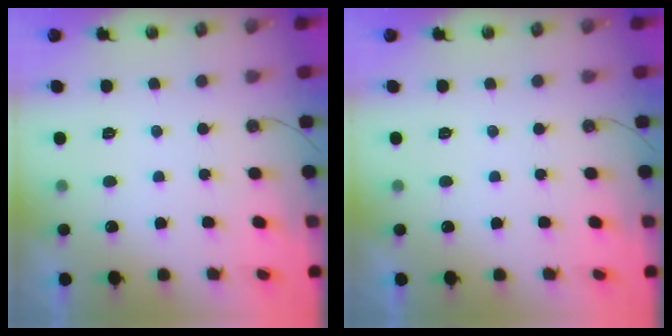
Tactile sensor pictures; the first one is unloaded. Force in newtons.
{"total": 0.0}